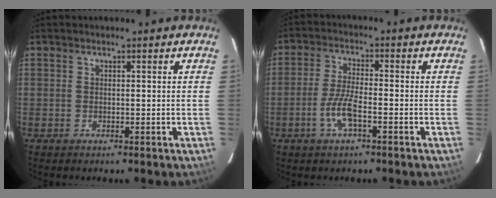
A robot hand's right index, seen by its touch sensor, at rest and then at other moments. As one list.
[{"total": 6.2, "force": [-2.7, 1.6, 5.4], "torque": [-0.115, 0.000, -0.054]}]